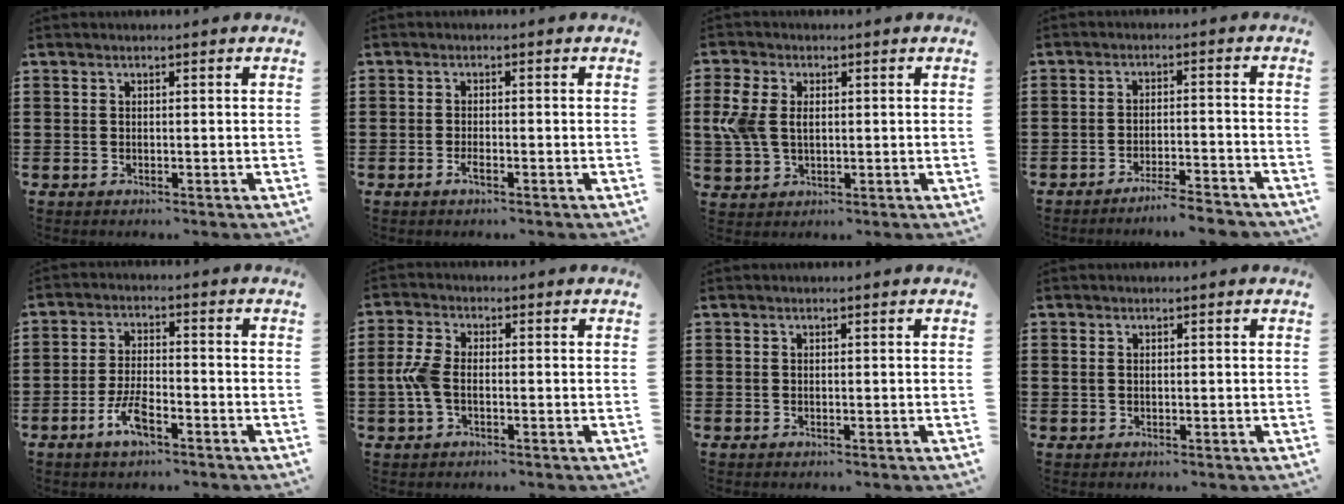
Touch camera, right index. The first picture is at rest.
{"total": 1.4, "force": [-0.9, 0.3, 1.1], "torque": [-0.022, -0.005, -0.014]}
{"total": 5.2, "force": [0.7, 3.5, 3.8], "torque": [-0.110, 0.001, 0.003]}
{"total": 3.9, "force": [-3.8, -0.2, 1.1], "torque": [-0.021, -0.002, -0.076]}
{"total": 5.6, "force": [-3.2, 1.9, 4.2], "torque": [-0.096, 0.001, -0.063]}
{"total": 4.6, "force": [-0.8, 2.3, 3.8], "torque": [-0.098, -0.005, -0.022]}
{"total": 0.0}
{"total": 0.8, "force": [0.2, 0.5, 0.5], "torque": [-0.012, 0.004, 0.003]}